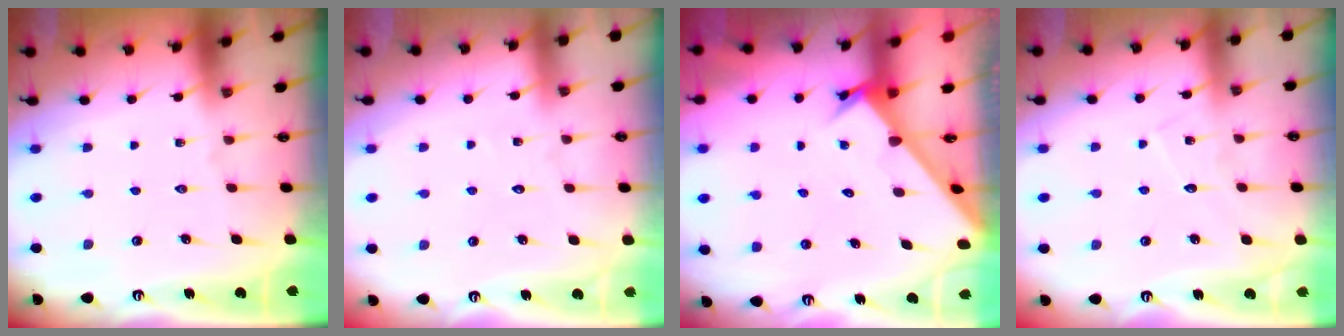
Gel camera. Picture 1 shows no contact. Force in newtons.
{"total": 2.2, "press": 2.2, "slide": 0.2}
{"total": 2.2, "press": 2.2, "slide": 0.1}
{"total": 6.1, "press": 6.1, "slide": 0.1}